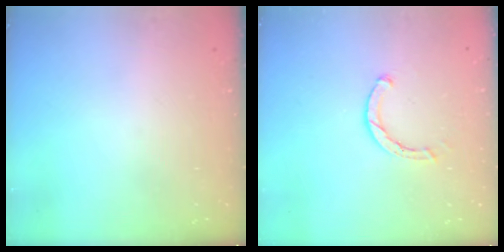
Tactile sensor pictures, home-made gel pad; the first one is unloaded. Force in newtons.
{"total": 1.6, "press": 1.6, "slide": 0.2}